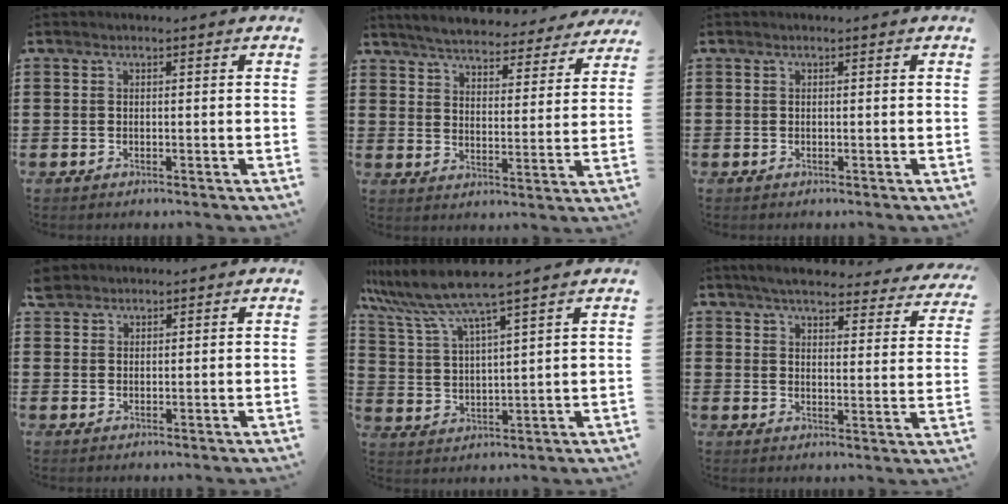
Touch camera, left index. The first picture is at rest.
{"total": 5.1, "force": [5.0, 0.0, 0.7], "torque": [-0.040, -0.036, 0.085]}
{"total": 0.0}
{"total": 2.4, "force": [2.1, 1.1, 0.3], "torque": [-0.014, 0.006, 0.043]}
{"total": 7.7, "force": [6.5, -0.5, 4.1], "torque": [-0.103, -0.035, 0.112]}
{"total": 5.1, "force": [4.8, 0.2, 1.8], "torque": [-0.055, -0.026, 0.081]}